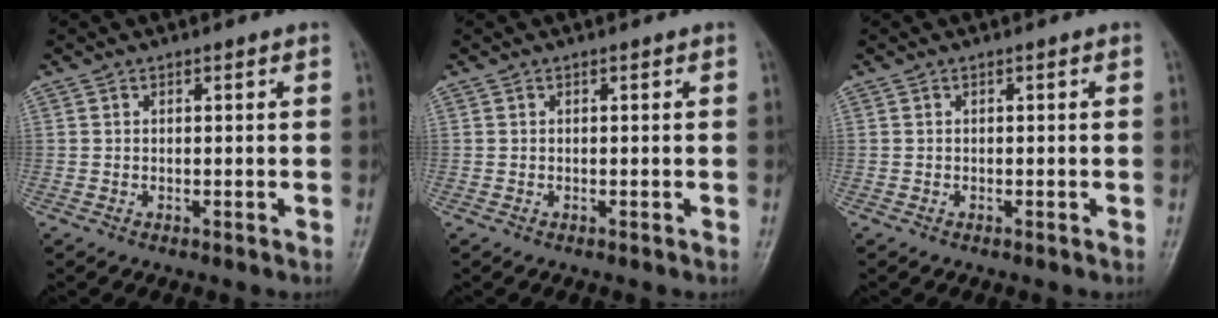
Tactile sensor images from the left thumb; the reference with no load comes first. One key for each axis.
{"total": 0.0}
{"total": 0.0}